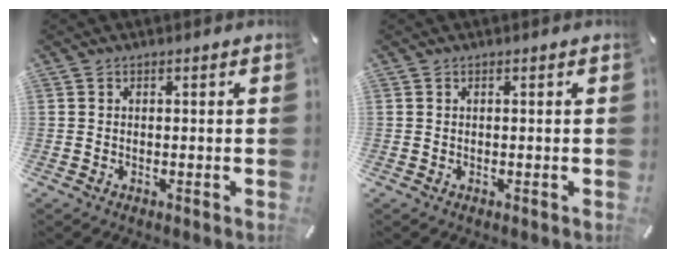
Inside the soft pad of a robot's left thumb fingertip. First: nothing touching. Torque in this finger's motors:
{"motor_torque": [0.00, 0.00, 0.01, -0.01, 0.00]}